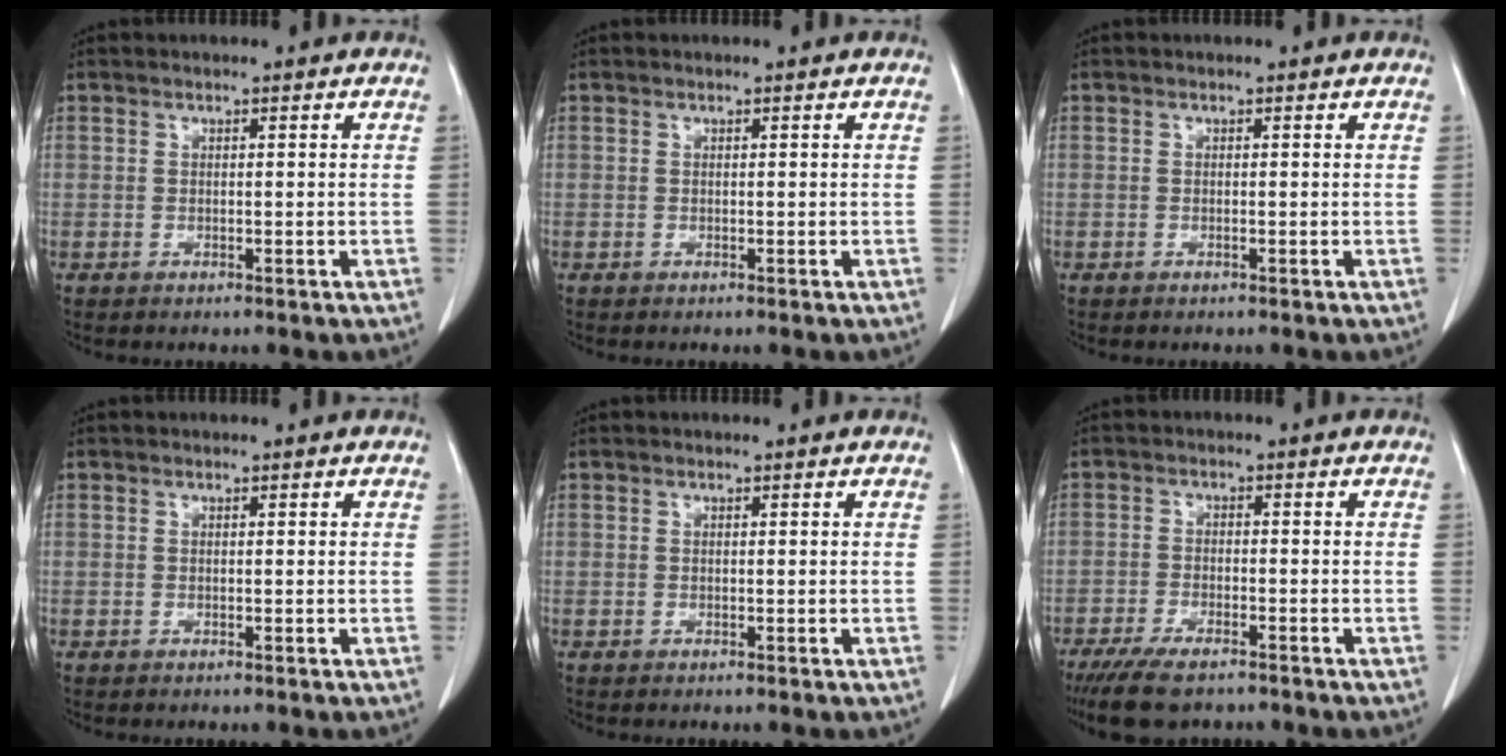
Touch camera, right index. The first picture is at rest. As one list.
[{"total": 0.0}, {"total": 0.0}, {"total": 0.0}, {"total": 0.0}, {"total": 7.6, "force": [-6.0, 2.1, 4.2], "torque": [-0.072, -0.015, -0.100]}]